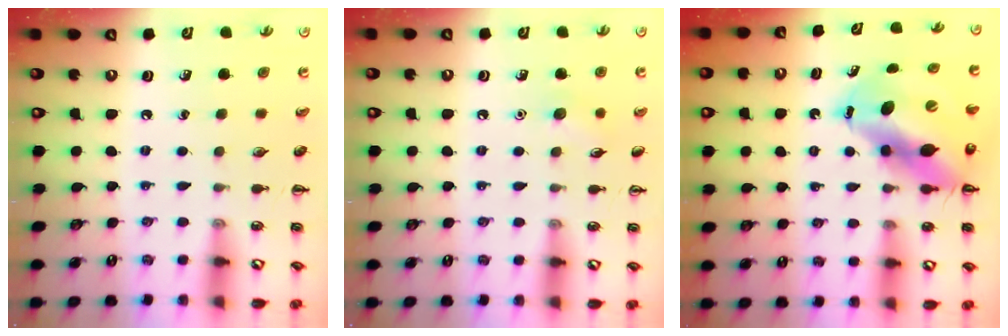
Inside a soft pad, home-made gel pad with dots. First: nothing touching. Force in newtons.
{"total": 5.5, "press": 5.2, "slide": 1.6}
{"total": 12.7, "press": 12.2, "slide": 3.6}